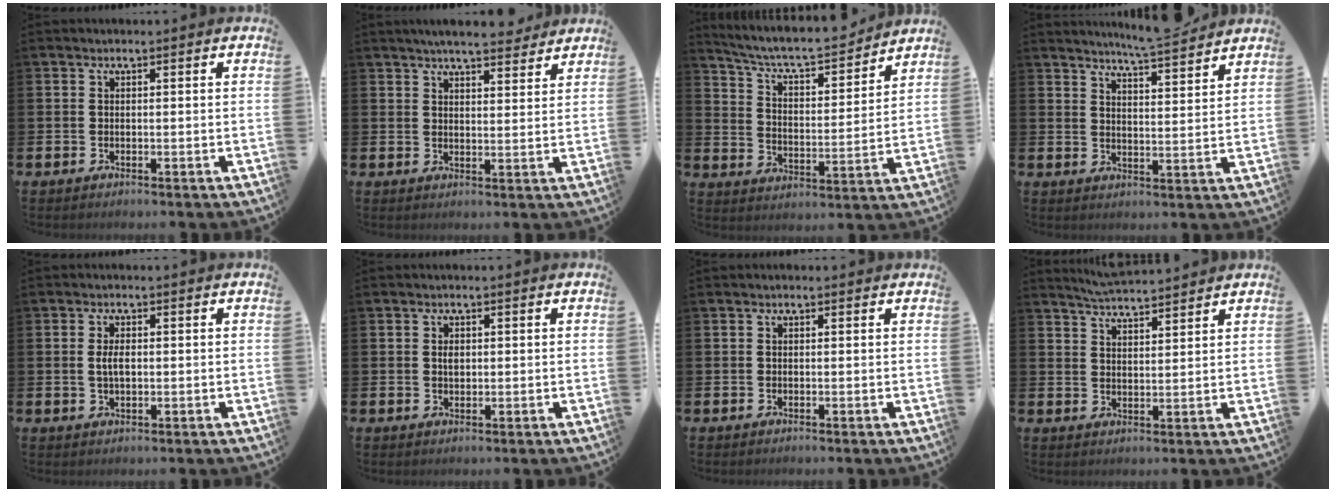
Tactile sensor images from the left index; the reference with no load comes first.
{"total": 5.5, "force": [5.2, 0.7, 1.6], "torque": [-0.030, -0.022, 0.091]}
{"total": 7.6, "force": [7.1, 1.5, 2.5], "torque": [-0.072, -0.056, 0.117]}
{"total": 6.1, "force": [5.9, -0.6, 1.2], "torque": [-0.035, -0.039, 0.103]}
{"total": 2.7, "force": [0.2, 1.3, 2.4], "torque": [-0.047, 0.007, 0.002]}
{"total": 1.5, "force": [0.3, 1.0, 1.1], "torque": [-0.006, -0.001, 0.000]}
{"total": 0.0}
{"total": 4.8, "force": [4.8, -0.1, 0.5], "torque": [-0.017, -0.027, 0.085]}